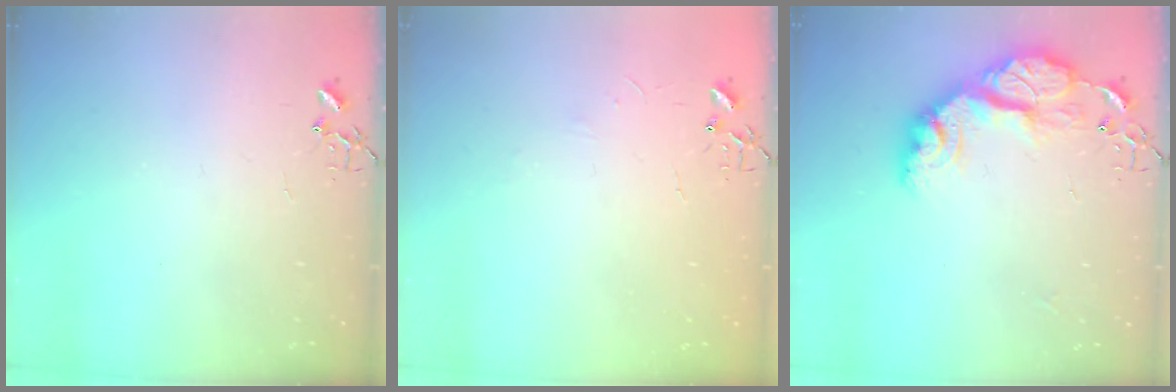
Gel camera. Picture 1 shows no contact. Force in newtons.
{"total": 2.7, "press": 2.7, "slide": 0.4}
{"total": 17.4, "press": 17.4, "slide": 1.4}